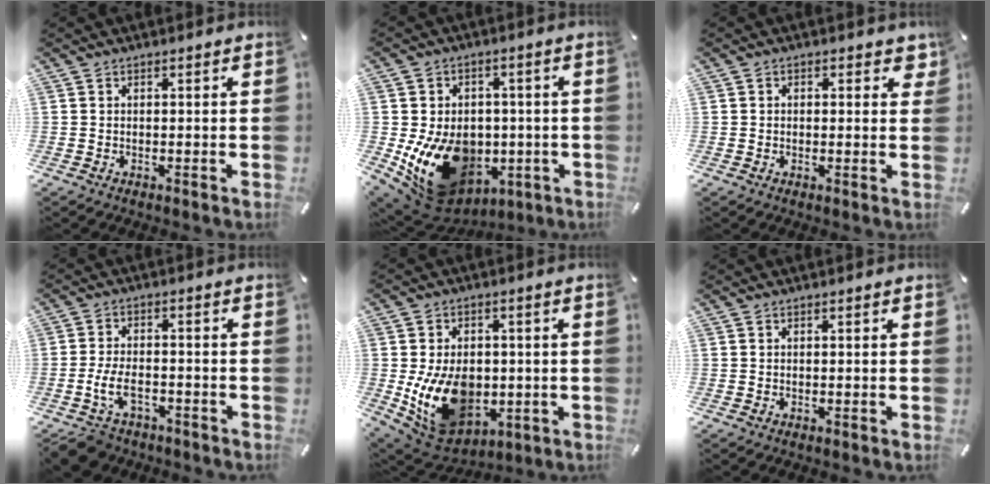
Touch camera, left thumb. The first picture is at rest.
{"total": 17.7, "force": [-3.6, 13.9, 10.4], "torque": [-0.178, 0.002, -0.044]}
{"total": 2.3, "force": [0.6, 1.6, 1.5], "torque": [-0.007, -0.001, 0.003]}
{"total": 7.8, "force": [-3.6, 4.8, 5.0], "torque": [-0.103, 0.017, -0.064]}
{"total": 16.2, "force": [-2.3, 11.9, 10.7], "torque": [-0.196, -0.004, -0.029]}
{"total": 0.0}